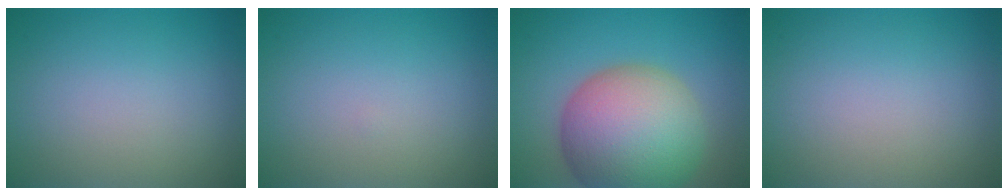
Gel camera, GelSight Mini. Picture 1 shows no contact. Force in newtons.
{"total": 0.0}
{"total": 13.3, "press": 13.3, "slide": 0.7}
{"total": 0.0}